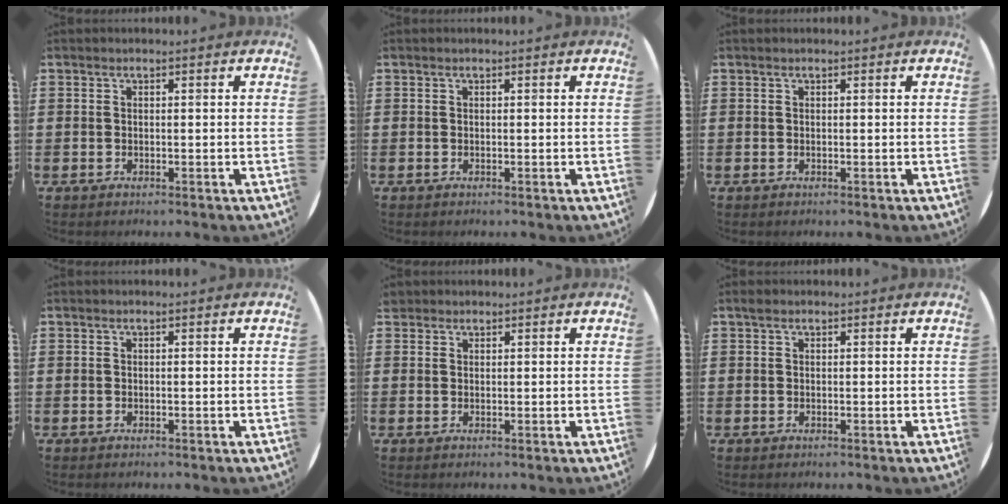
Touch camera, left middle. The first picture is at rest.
{"total": 0.0}
{"total": 0.0}
{"total": 0.0}
{"total": 1.0, "force": [0.9, 0.4, -0.1], "torque": [-0.001, 0.002, 0.018]}
{"total": 0.5, "force": [0.4, 0.3, 0.2], "torque": [0.004, 0.000, 0.006]}